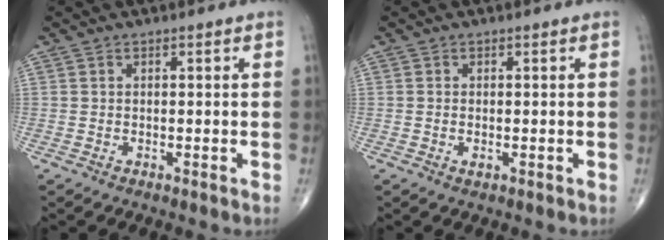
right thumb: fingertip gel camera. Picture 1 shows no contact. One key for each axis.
{"total": 1.0, "fx": -0.2, "fy": 0.5, "fz": 0.8, "tx": -0.017, "ty": -0.002, "tz": -0.004}